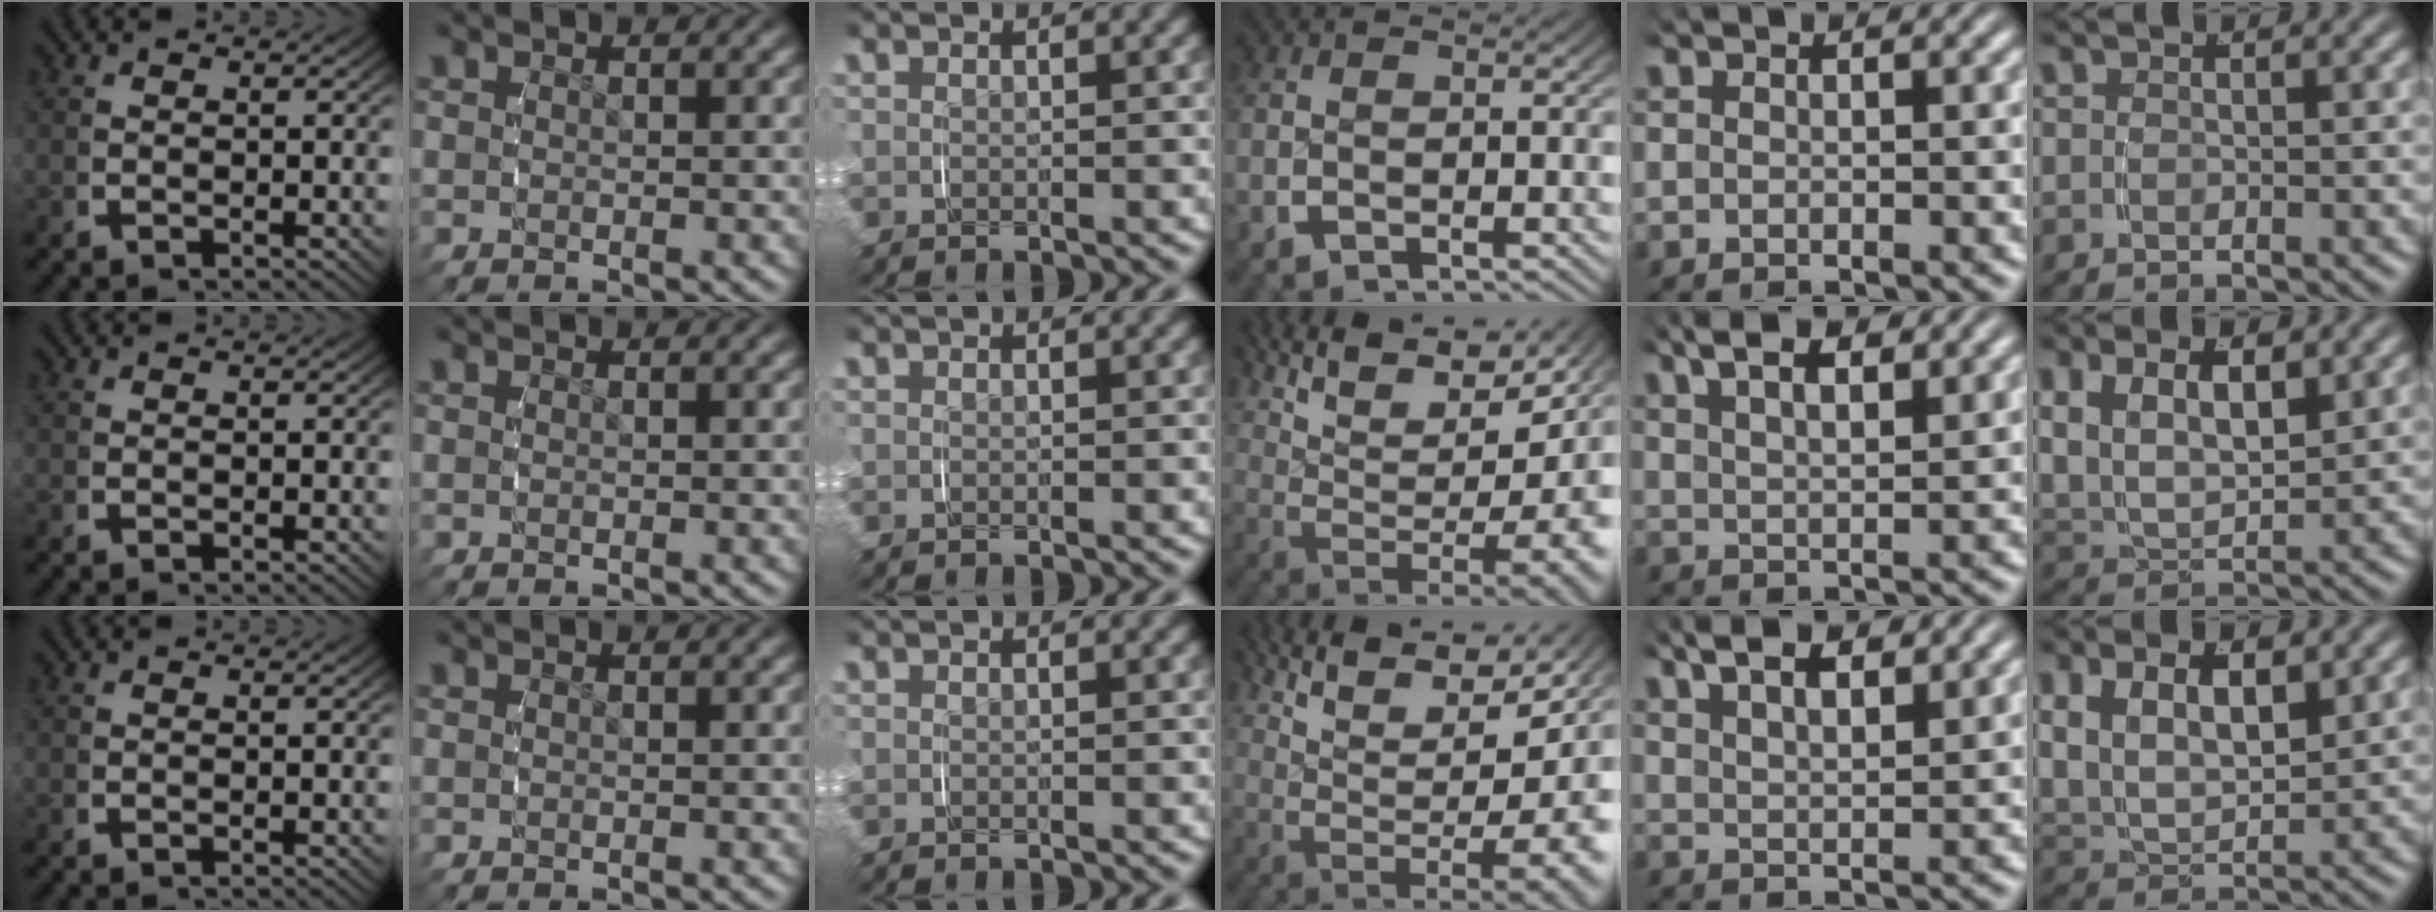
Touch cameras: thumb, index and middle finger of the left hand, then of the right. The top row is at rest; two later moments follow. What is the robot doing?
{"motion": "grasp_and_lifting", "object": "shirt"}